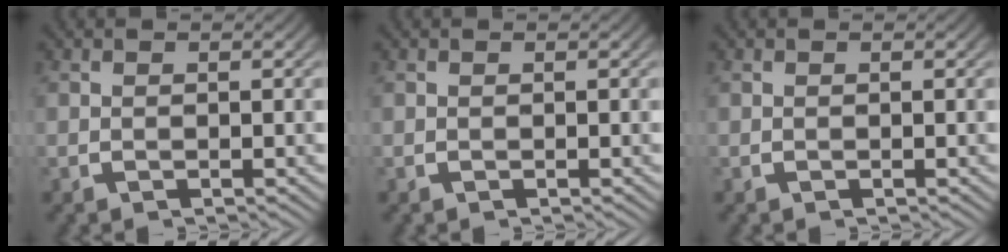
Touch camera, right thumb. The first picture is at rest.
{"total": 0.0}
{"total": 0.0}